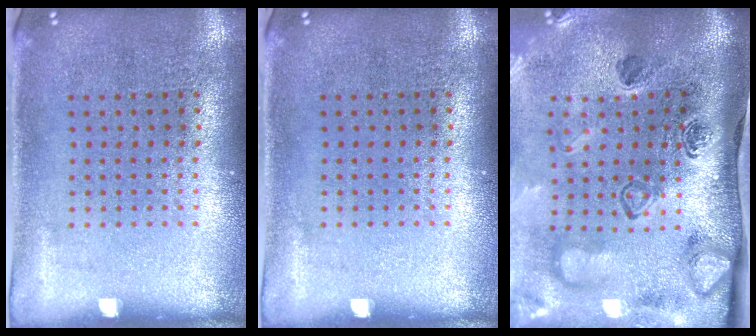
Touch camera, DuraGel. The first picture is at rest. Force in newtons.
{"total": 0.0}
{"total": 4.3, "press": 2.9, "slide": 3.2}